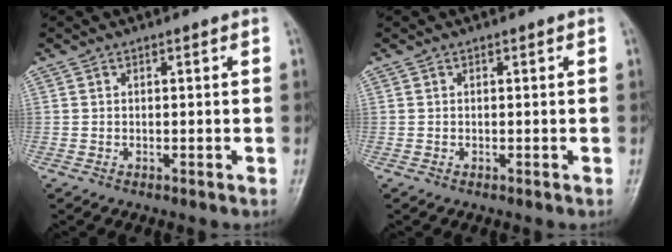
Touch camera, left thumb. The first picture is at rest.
{"total": 0.0}